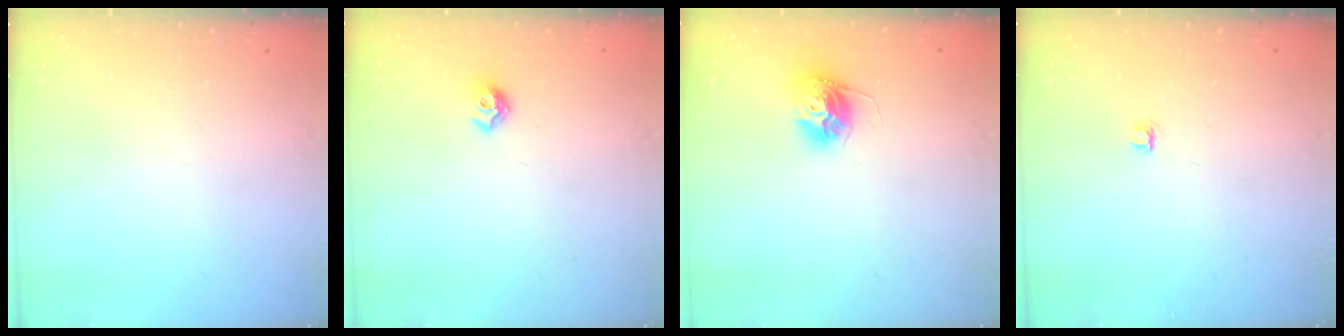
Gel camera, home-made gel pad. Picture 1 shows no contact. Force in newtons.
{"total": 6.9, "press": 6.8, "slide": 0.9}
{"total": 11.9, "press": 11.9, "slide": 1.0}
{"total": 3.8, "press": 3.8, "slide": 0.5}